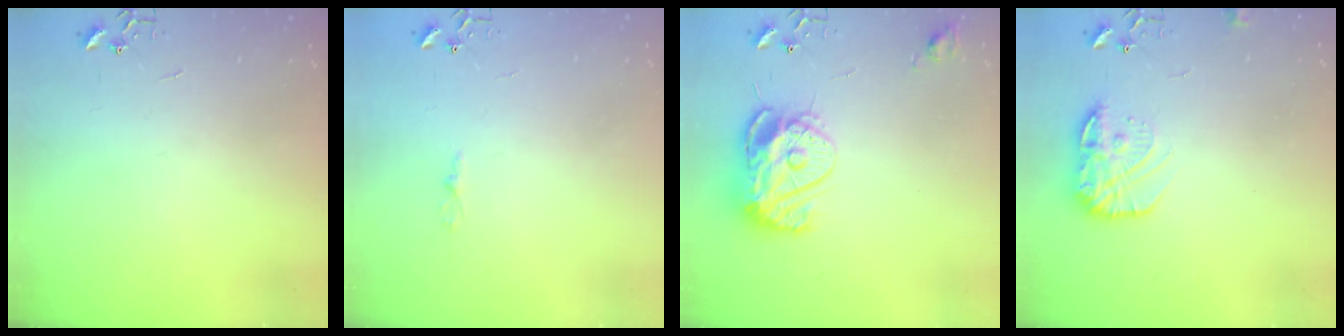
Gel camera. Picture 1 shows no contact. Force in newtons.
{"total": 2.4, "press": 2.4, "slide": 0.3}
{"total": 14.7, "press": 14.6, "slide": 1.4}
{"total": 13.0, "press": 13.0, "slide": 0.5}